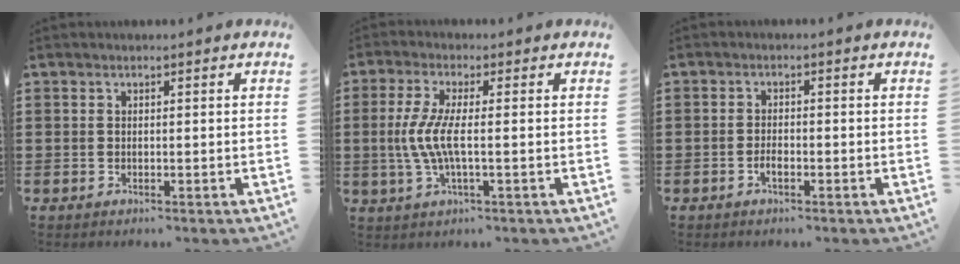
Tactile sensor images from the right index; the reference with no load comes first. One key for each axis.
{"total": 6.0, "fx": -0.9, "fy": 1.0, "fz": 5.8, "tx": -0.147, "ty": -0.017, "tz": -0.030}
{"total": 1.6, "fx": -0.9, "fy": 0.6, "fz": 1.1, "tx": -0.024, "ty": 0.000, "tz": -0.017}